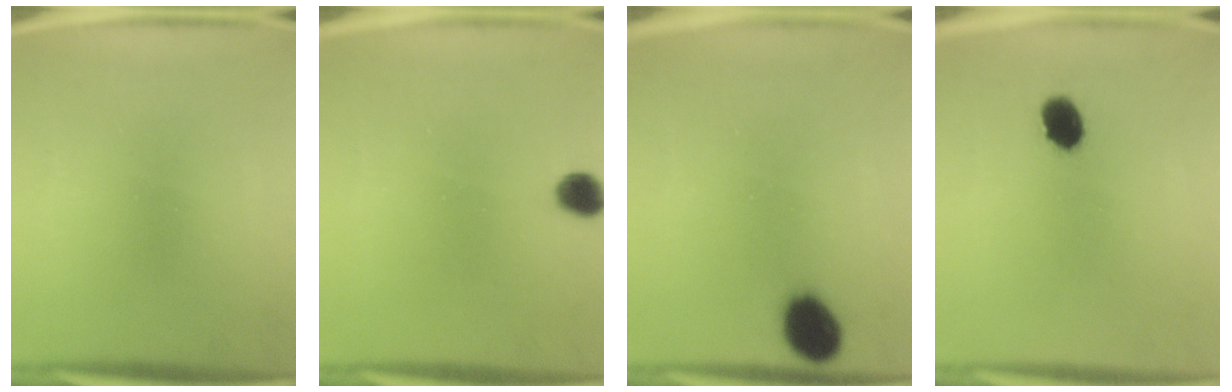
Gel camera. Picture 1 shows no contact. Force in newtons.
{"total": 3.7}
{"total": 7.0}
{"total": 5.0}